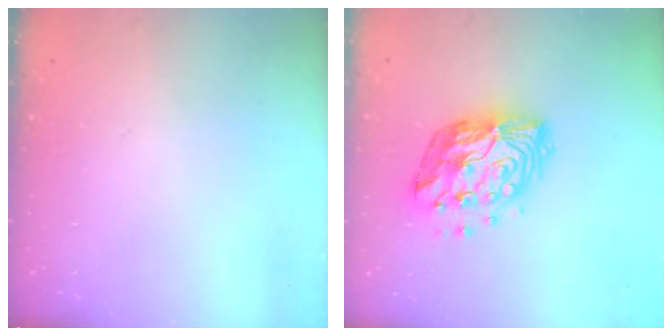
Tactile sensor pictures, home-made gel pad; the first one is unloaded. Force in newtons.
{"total": 15.0, "press": 15.0, "slide": 1.5}